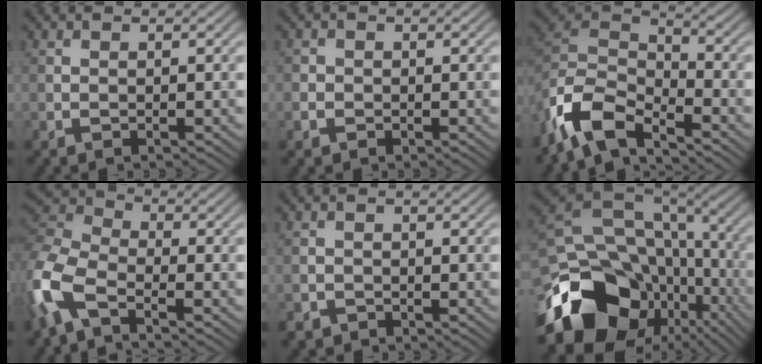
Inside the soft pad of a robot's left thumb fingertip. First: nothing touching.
{"total": 1.5, "force": [-0.5, 1.4, 0.3], "torque": [-0.002, -0.004, -0.012]}
{"total": 10.2, "force": [-7.0, 3.9, 6.3], "torque": [-0.138, -0.007, -0.156]}
{"total": 9.5, "force": [-4.4, 4.4, 7.2], "torque": [-0.183, -0.006, -0.111]}
{"total": 1.4, "force": [-1.0, 1.0, 0.2], "torque": [0.000, -0.004, -0.023]}
{"total": 20.8, "force": [-8.4, 15.1, 11.5], "torque": [-0.257, -0.028, -0.102]}